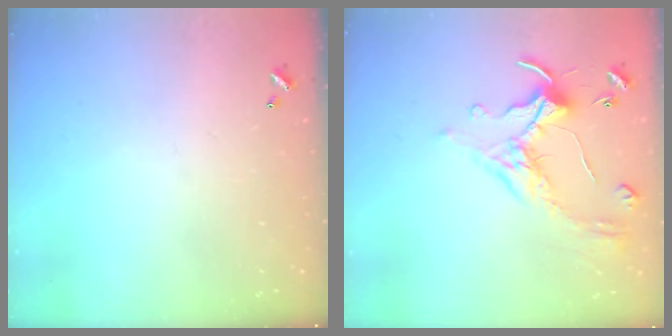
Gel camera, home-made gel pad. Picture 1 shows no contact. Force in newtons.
{"total": 1.4, "press": 1.2, "slide": 0.7}